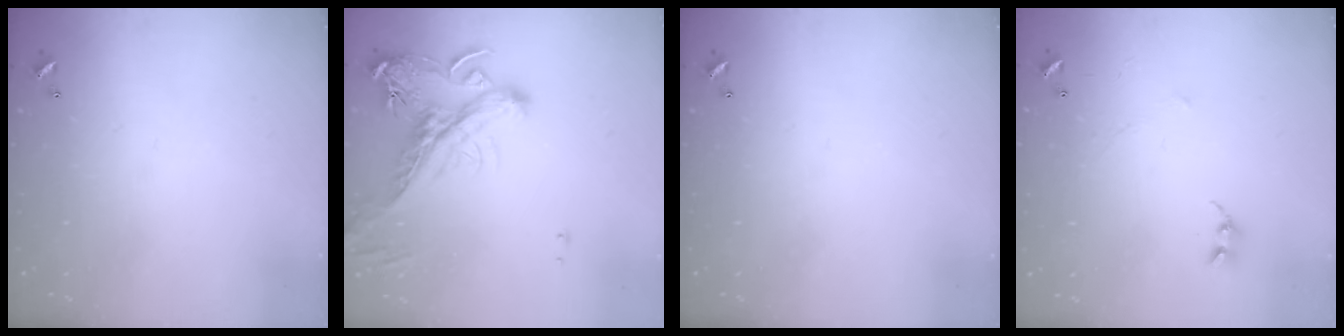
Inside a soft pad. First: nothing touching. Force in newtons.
{"total": 4.2, "press": 3.8, "slide": 1.6}
{"total": 0.0}
{"total": 0.9, "press": 0.8, "slide": 0.5}